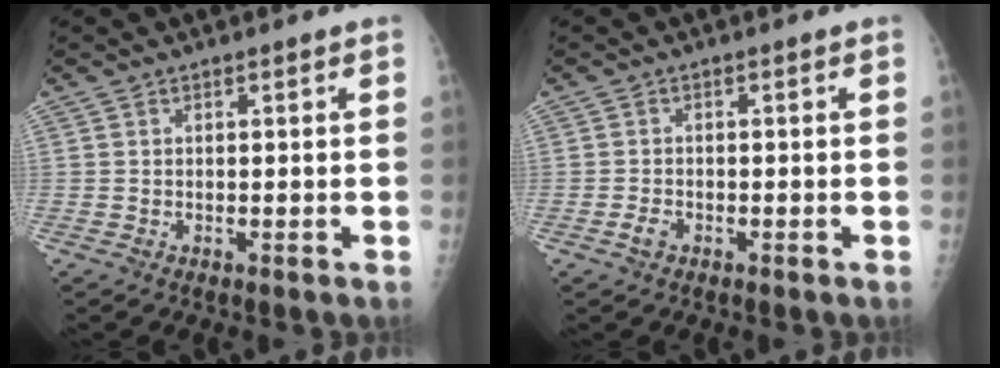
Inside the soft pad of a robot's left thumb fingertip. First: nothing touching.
{"total": 1.5, "force": [-0.8, 0.9, 0.9], "torque": [-0.022, 0.004, -0.016]}